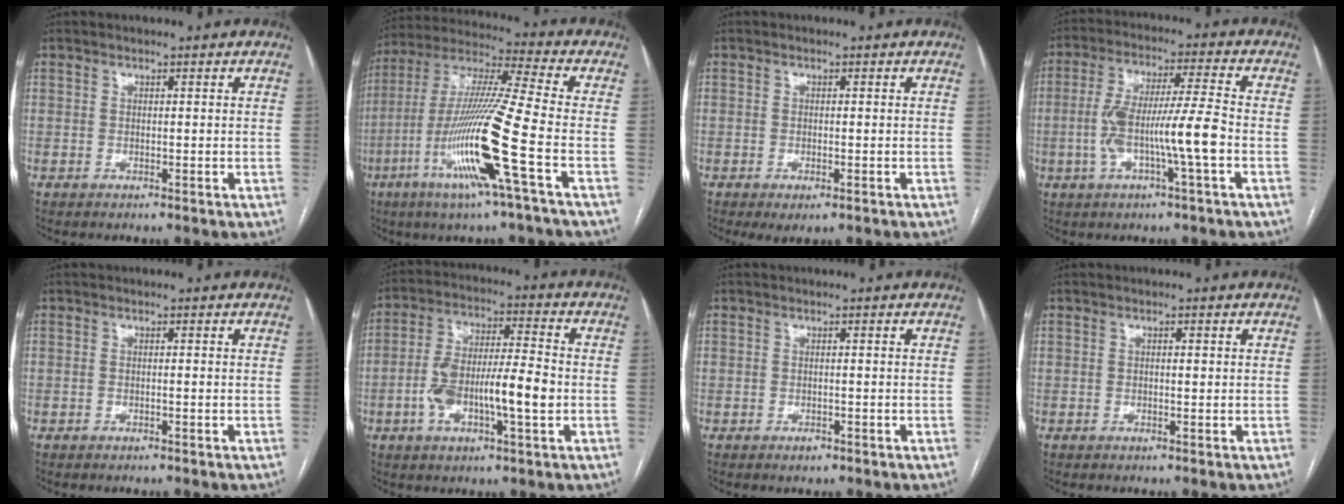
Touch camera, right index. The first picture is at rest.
{"total": 17.8, "force": [-6.3, -1.0, 16.7], "torque": [-0.340, -0.018, -0.127]}
{"total": 2.3, "force": [-1.0, 0.9, 1.8], "torque": [-0.031, -0.005, -0.007]}
{"total": 11.0, "force": [-2.6, 0.2, 10.7], "torque": [-0.211, 0.012, -0.050]}
{"total": 0.5, "force": [-0.1, 0.1, 0.5], "torque": [-0.011, 0.001, 0.000]}
{"total": 12.5, "force": [-2.7, 3.0, 11.9], "torque": [-0.225, 0.017, -0.045]}
{"total": 2.0, "force": [-1.3, 1.0, 1.1], "torque": [-0.016, 0.002, -0.015]}
{"total": 1.2, "force": [0.2, 0.4, 1.1], "torque": [-0.020, 0.001, 0.003]}